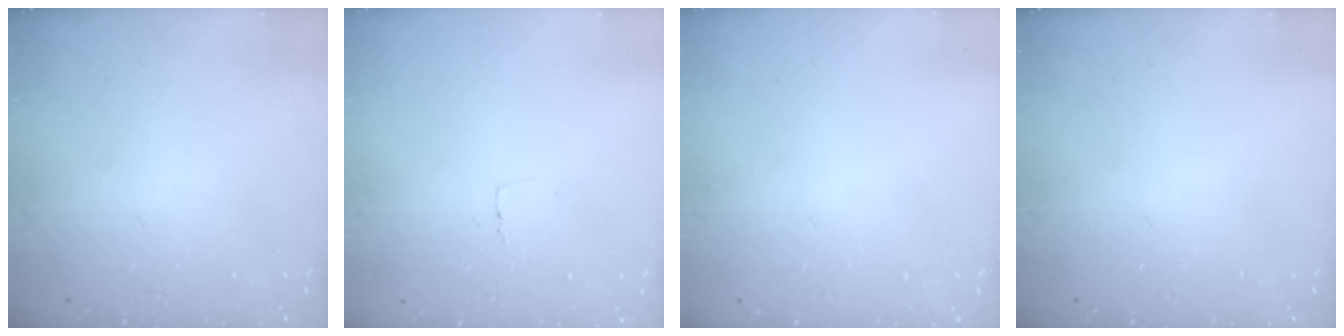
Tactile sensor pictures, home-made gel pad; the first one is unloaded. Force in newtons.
{"total": 2.3, "press": 2.3, "slide": 0.1}
{"total": 0.0}
{"total": 0.0}